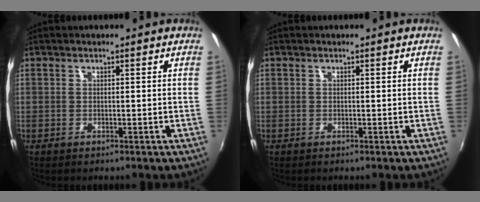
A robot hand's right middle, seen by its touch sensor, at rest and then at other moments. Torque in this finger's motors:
{"motor_torque": [0.02, -0.01, 0.01, 0.01]}